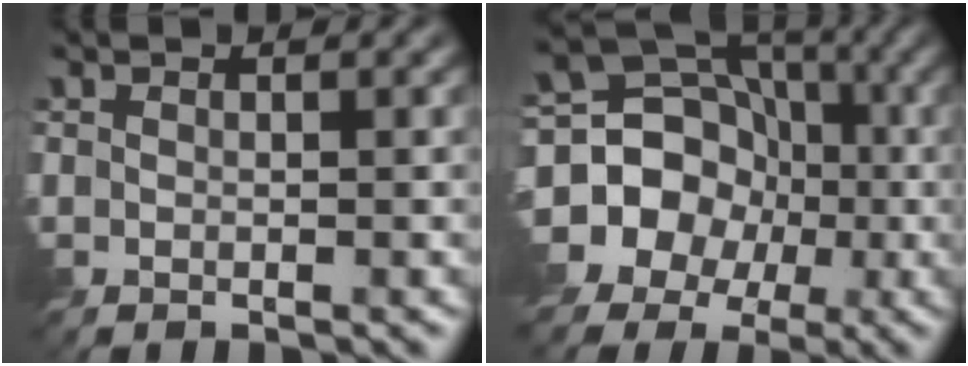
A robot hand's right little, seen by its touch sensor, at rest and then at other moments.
{"total": 15.4, "force": [-4.4, 13.6, 5.7], "torque": [-0.129, 0.020, -0.107]}